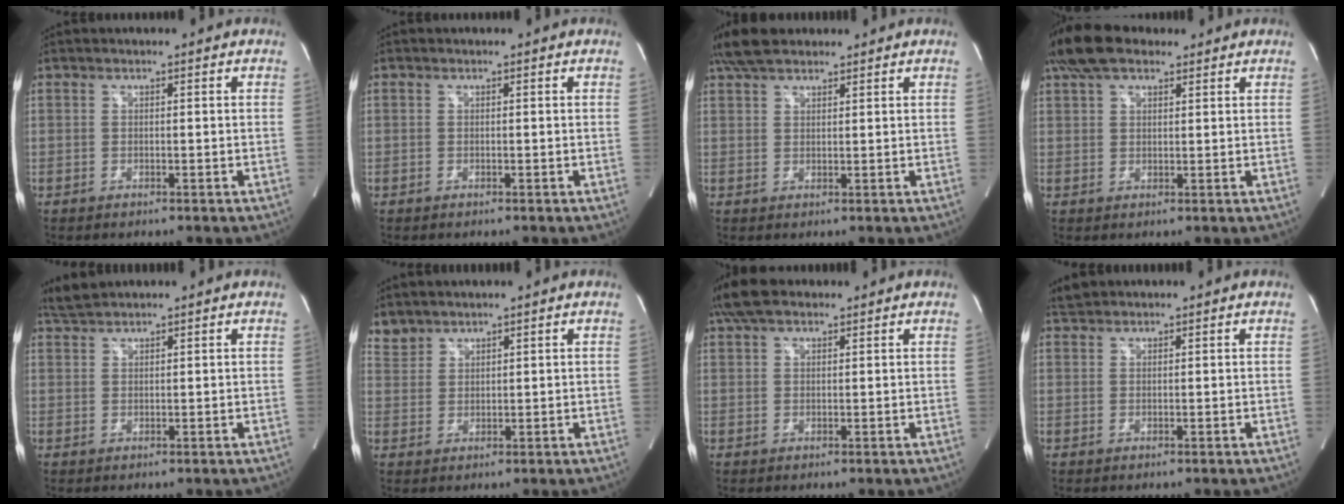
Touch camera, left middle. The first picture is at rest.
{"total": 0.0}
{"total": 5.9, "force": [4.8, 2.1, 2.6], "torque": [-0.062, 0.022, 0.093]}
{"total": 7.6, "force": [5.6, 3.2, 4.0], "torque": [-0.088, 0.032, 0.105]}
{"total": 2.6, "force": [2.5, -0.1, 0.3], "torque": [-0.019, 0.013, 0.055]}
{"total": 3.2, "force": [3.0, 1.1, -0.2], "torque": [0.003, 0.014, 0.064]}
{"total": 5.7, "force": [4.4, 2.3, 2.8], "torque": [-0.065, 0.026, 0.084]}
{"total": 1.7, "force": [1.7, 0.4, 0.0], "torque": [-0.011, 0.012, 0.035]}